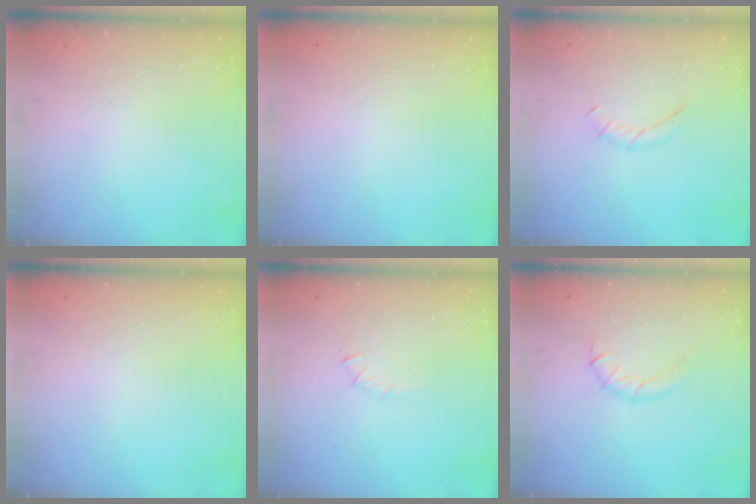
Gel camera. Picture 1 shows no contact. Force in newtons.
{"total": 0.0}
{"total": 3.9, "press": 3.8, "slide": 0.7}
{"total": 0.0}
{"total": 3.5, "press": 3.3, "slide": 1.1}
{"total": 5.6, "press": 5.4, "slide": 1.6}